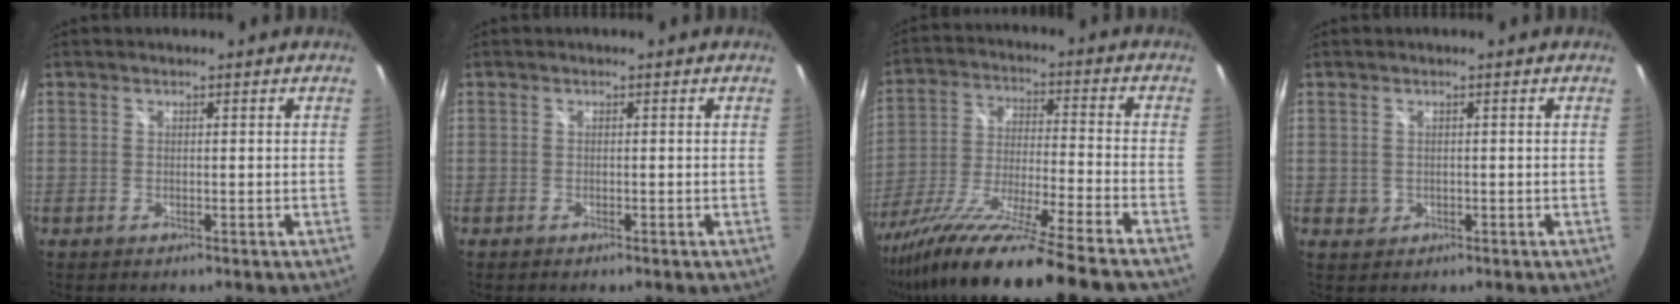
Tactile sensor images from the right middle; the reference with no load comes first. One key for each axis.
{"total": 0.7, "fx": 0.5, "fy": -0.4, "fz": 0.3, "tx": -0.003, "ty": 0.007, "tz": 0.007}
{"total": 22.6, "fx": -18.4, "fy": -1.9, "fz": 13.0, "tx": -0.228, "ty": -0.070, "tz": -0.312}
{"total": 1.5, "fx": 0.0, "fy": 1.5, "fz": 0.4, "tx": -0.003, "ty": 0.000, "tz": 0.000}